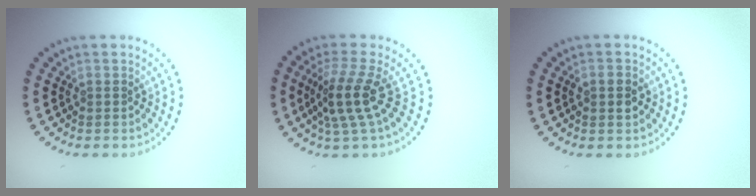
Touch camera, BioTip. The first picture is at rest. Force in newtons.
{"total": 3.6, "press": 2.7, "slide": 2.5}
{"total": 1.3, "press": 1.3, "slide": 0.1}